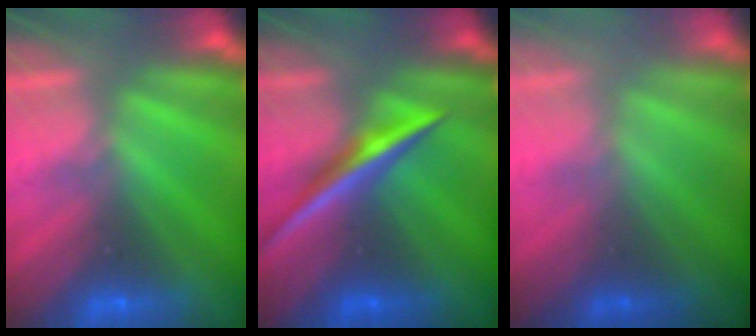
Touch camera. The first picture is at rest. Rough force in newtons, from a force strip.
{"total": 1.9}
{"total": 2.4}